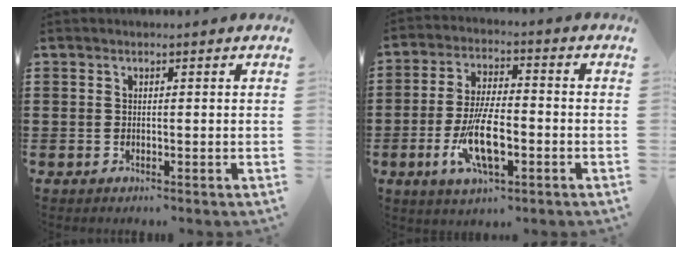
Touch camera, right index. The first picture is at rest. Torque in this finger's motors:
{"motor_torque": [1.84, 0.30, 0.45, 0.21]}